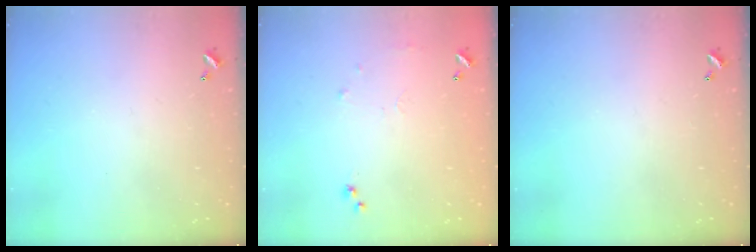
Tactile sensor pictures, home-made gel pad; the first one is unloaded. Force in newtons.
{"total": 6.0, "press": 5.9, "slide": 1.0}
{"total": 0.0}